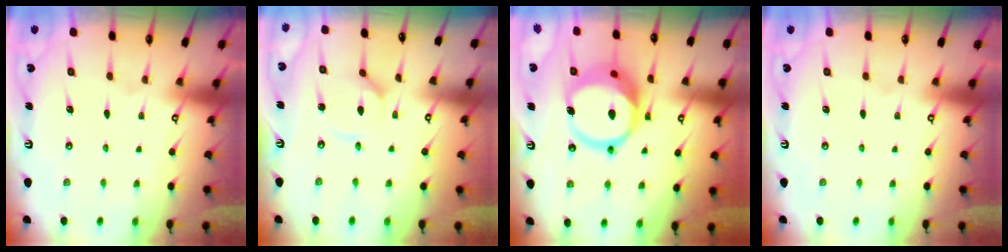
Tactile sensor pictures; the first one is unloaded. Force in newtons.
{"total": 3.8, "press": 3.8, "slide": 0.3}
{"total": 14.8, "press": 14.6, "slide": 2.0}
{"total": 0.0}